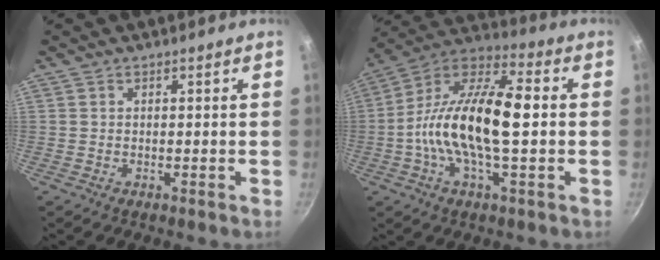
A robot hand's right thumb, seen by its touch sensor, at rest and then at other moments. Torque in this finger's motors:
{"motor_torque": [0.01, 0.91, 1.46, -1.31, 0.23]}